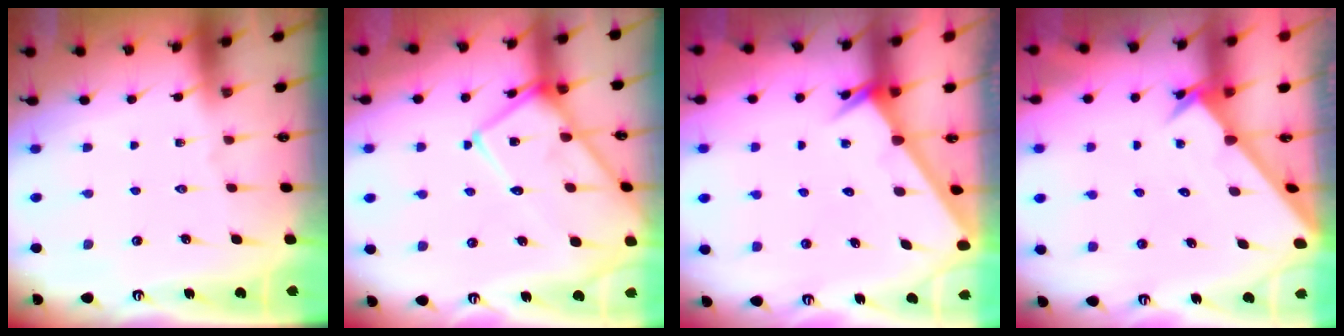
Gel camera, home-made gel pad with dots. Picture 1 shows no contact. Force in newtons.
{"total": 16.1, "press": 16.0, "slide": 1.4}
{"total": 2.6, "press": 2.6, "slide": 0.0}
{"total": 2.7, "press": 2.7, "slide": 0.2}